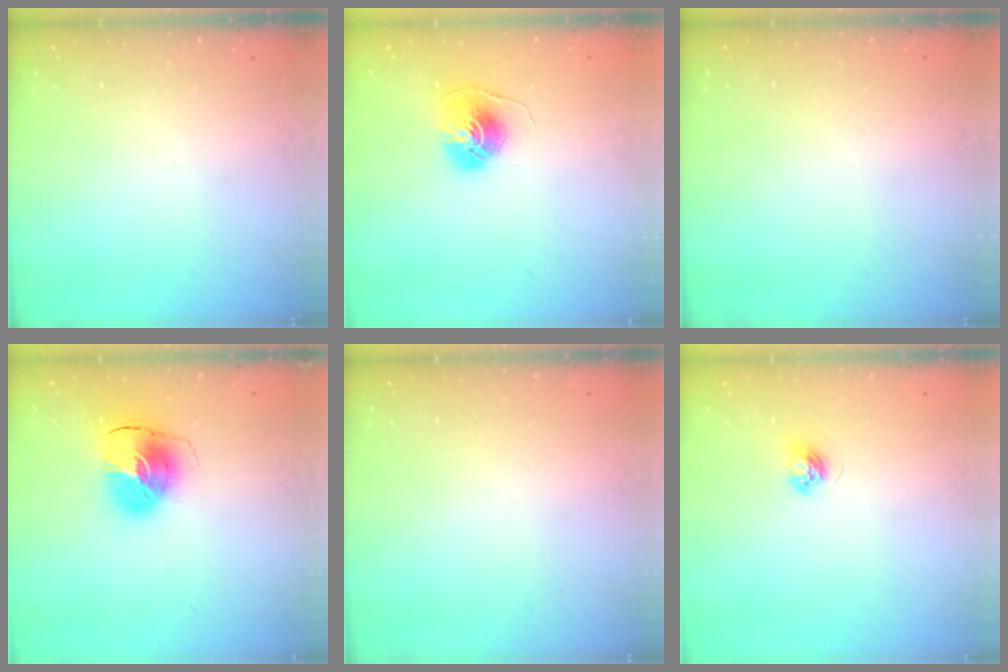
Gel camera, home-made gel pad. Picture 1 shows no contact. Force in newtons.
{"total": 7.8, "press": 7.8, "slide": 0.3}
{"total": 0.8, "press": 0.8, "slide": 0.0}
{"total": 10.6, "press": 10.5, "slide": 1.7}
{"total": 0.7, "press": 0.7, "slide": 0.3}
{"total": 4.0, "press": 4.0, "slide": 0.4}